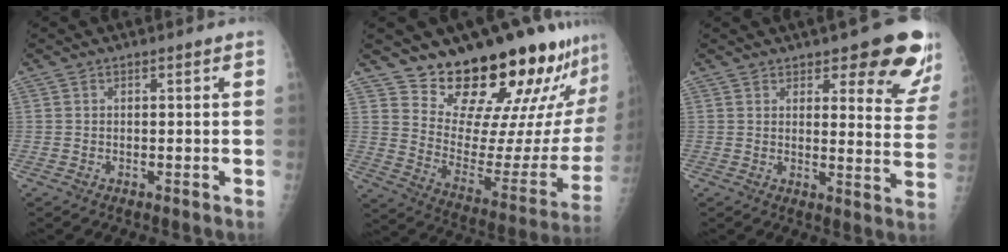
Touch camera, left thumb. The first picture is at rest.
{"total": 24.8, "force": [22.0, 6.8, 9.2], "torque": [-0.091, -0.187, 0.301]}
{"total": 12.3, "force": [8.2, 4.2, 8.1], "torque": [-0.049, -0.052, 0.092]}